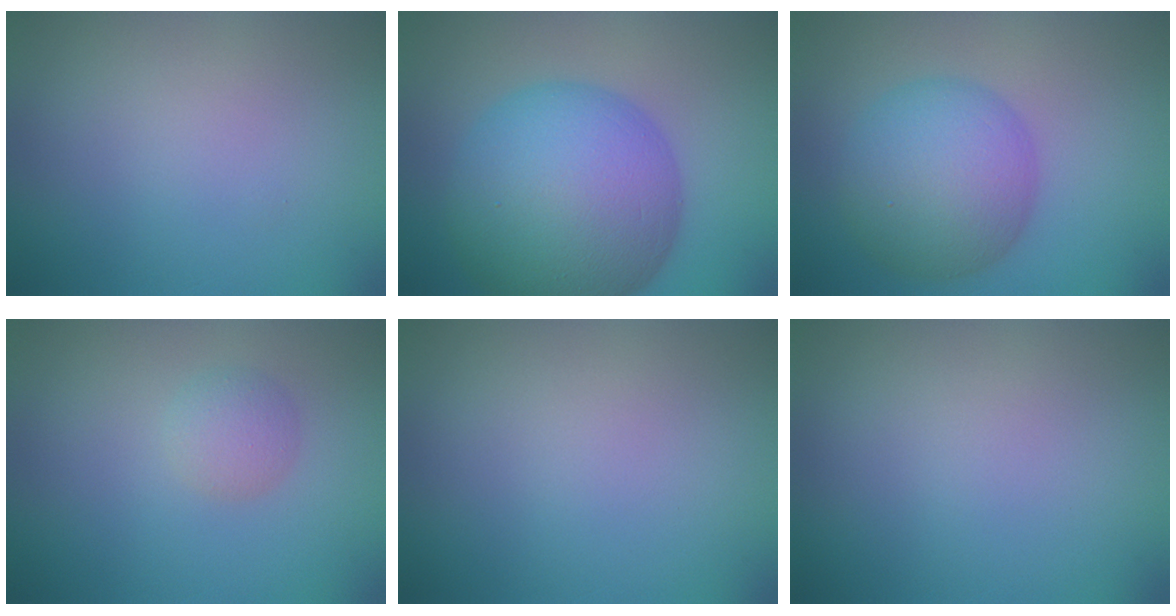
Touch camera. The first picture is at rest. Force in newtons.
{"total": 14.3, "press": 14.3, "slide": 0.4}
{"total": 7.4, "press": 7.4, "slide": 0.2}
{"total": 1.7, "press": 1.7, "slide": 0.2}
{"total": 0.0}
{"total": 0.0}